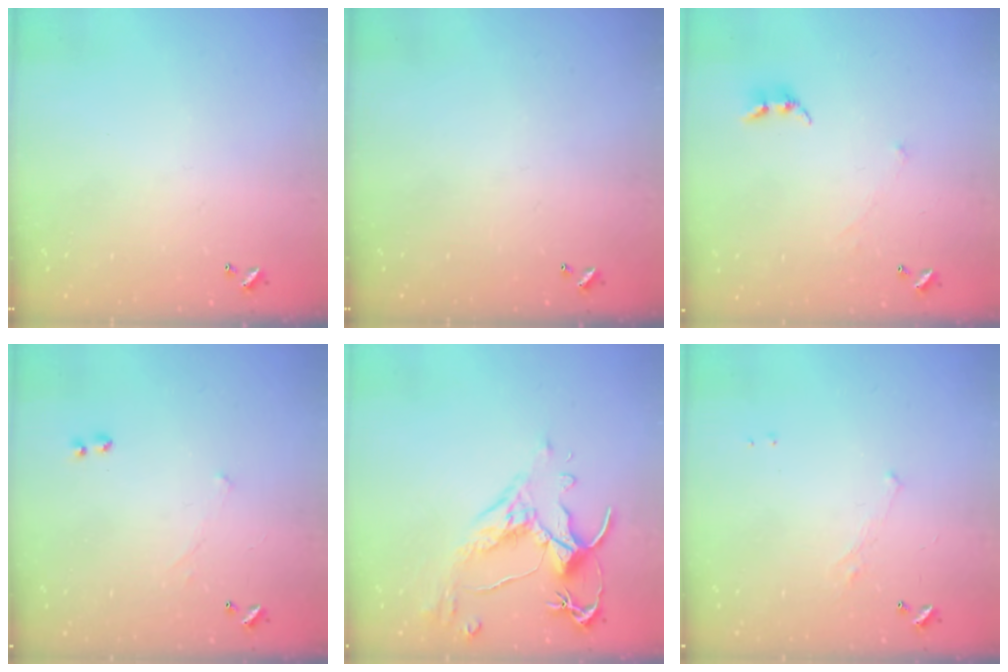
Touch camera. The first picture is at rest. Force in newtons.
{"total": 0.0}
{"total": 0.7, "press": 0.6, "slide": 0.5}
{"total": 1.7, "press": 1.7, "slide": 0.4}
{"total": 2.6, "press": 2.2, "slide": 1.3}
{"total": 3.0, "press": 3.0, "slide": 0.4}